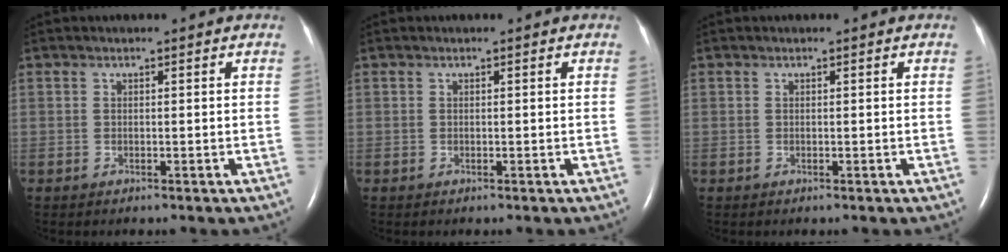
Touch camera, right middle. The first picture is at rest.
{"total": 0.0}
{"total": 0.0}